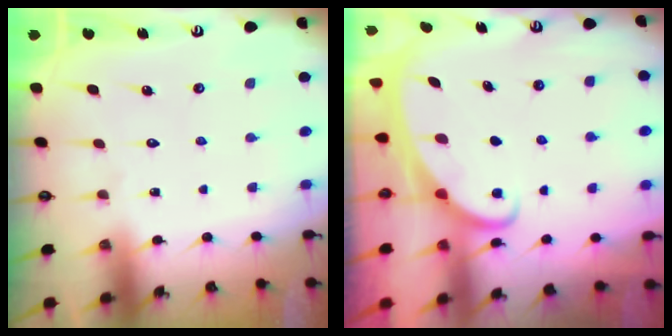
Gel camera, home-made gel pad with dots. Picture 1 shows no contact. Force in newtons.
{"total": 2.0, "press": 2.0, "slide": 0.4}